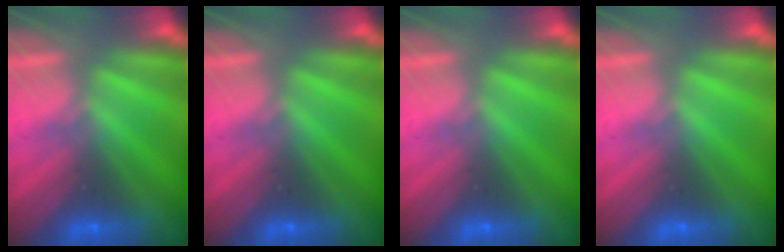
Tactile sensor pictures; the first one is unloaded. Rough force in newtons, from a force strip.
{"total": 0.0}
{"total": 0.0}
{"total": 0.0}